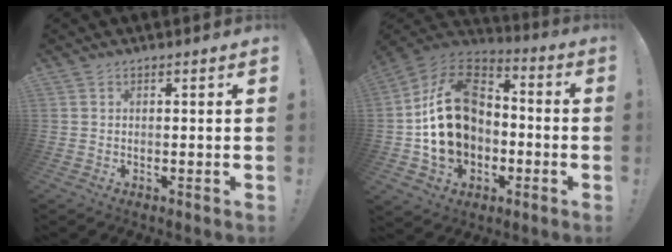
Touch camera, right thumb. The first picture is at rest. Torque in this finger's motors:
{"motor_torque": [1.28, 1.37, 1.56, -1.21, 0.19]}